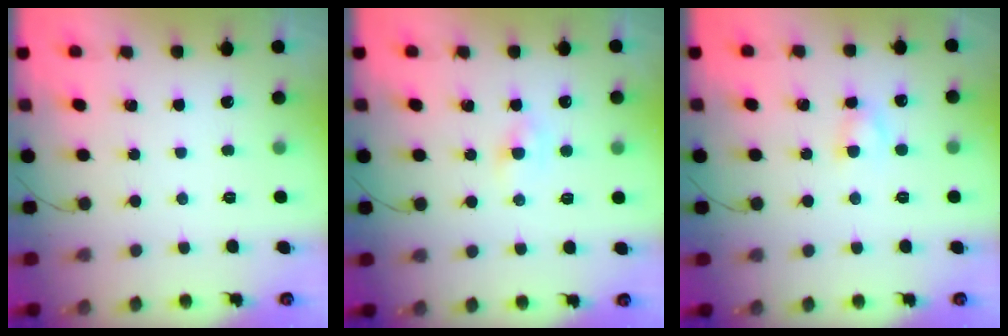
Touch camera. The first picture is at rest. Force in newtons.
{"total": 1.8, "press": 1.7, "slide": 0.7}
{"total": 4.0, "press": 3.8, "slide": 1.1}